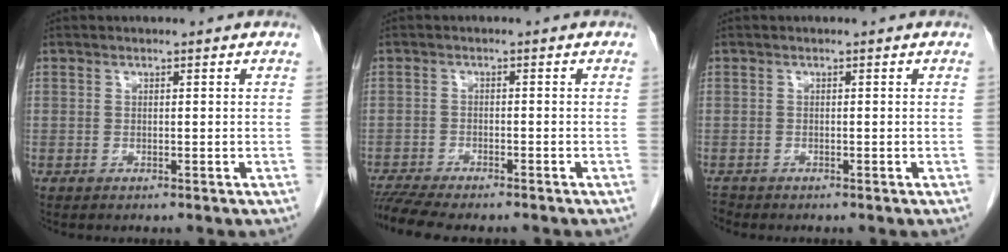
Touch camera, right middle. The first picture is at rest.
{"total": 9.3, "force": [-8.2, 1.4, 4.1], "torque": [-0.064, -0.007, -0.128]}
{"total": 0.7, "force": [-0.7, 0.1, -0.1], "torque": [-0.003, -0.005, -0.014]}